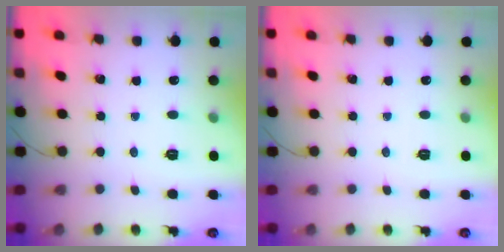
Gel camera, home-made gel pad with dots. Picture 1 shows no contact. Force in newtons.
{"total": 0.0}